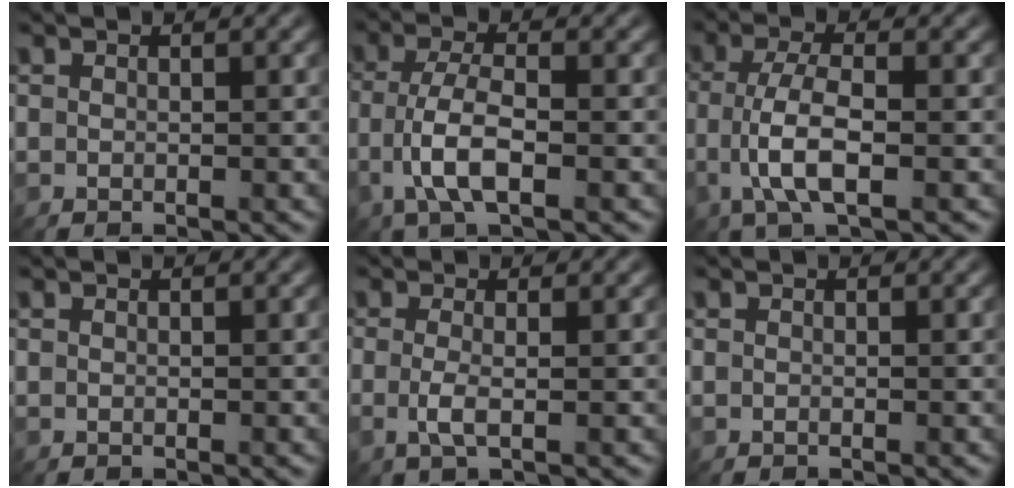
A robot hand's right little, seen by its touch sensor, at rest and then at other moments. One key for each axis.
{"total": 4.8, "fx": -1.7, "fy": 1.4, "fz": 4.3, "tx": -0.092, "ty": 0.005, "tz": -0.038}
{"total": 5.2, "fx": -1.4, "fy": 1.6, "fz": 4.8, "tx": -0.102, "ty": 0.006, "tz": -0.030}
{"total": 0.0}
{"total": 2.1, "fx": -0.4, "fy": 0.5, "fz": 2.1, "tx": -0.044, "ty": -0.004, "tz": -0.012}
{"total": 0.0}